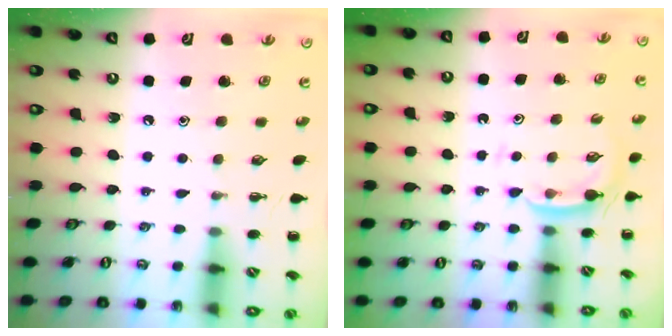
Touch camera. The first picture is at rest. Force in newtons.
{"total": 3.9, "press": 3.7, "slide": 1.3}